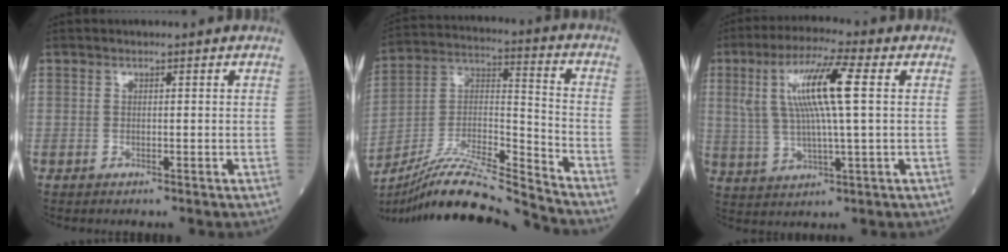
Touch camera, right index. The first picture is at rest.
{"total": 17.2, "force": [-16.1, -1.3, 5.8], "torque": [-0.110, 0.025, -0.292]}
{"total": 12.1, "force": [2.8, 1.2, 11.7], "torque": [-0.237, 0.014, 0.052]}